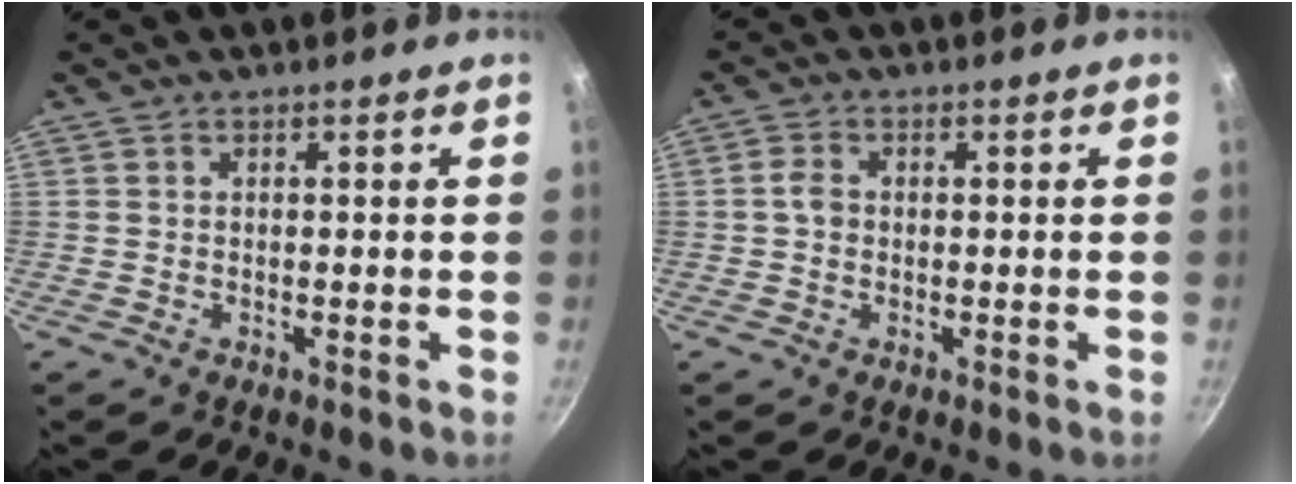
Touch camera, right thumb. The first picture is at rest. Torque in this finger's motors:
{"motor_torque": [-0.40, 0.04, -0.03, -0.04, -0.01]}